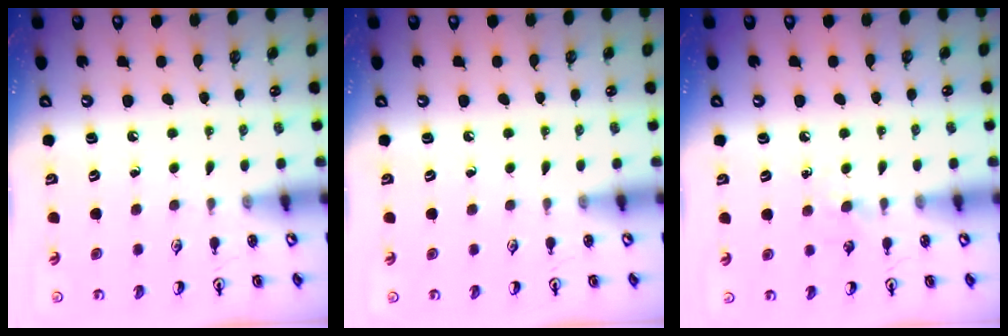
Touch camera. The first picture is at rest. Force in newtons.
{"total": 0.0}
{"total": 4.0, "press": 4.0, "slide": 0.6}